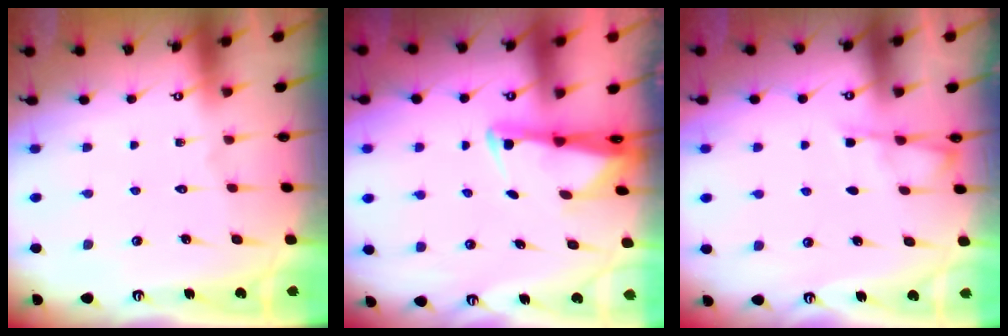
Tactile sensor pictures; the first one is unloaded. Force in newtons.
{"total": 2.6, "press": 2.6, "slide": 0.5}
{"total": 2.2, "press": 2.2, "slide": 0.3}